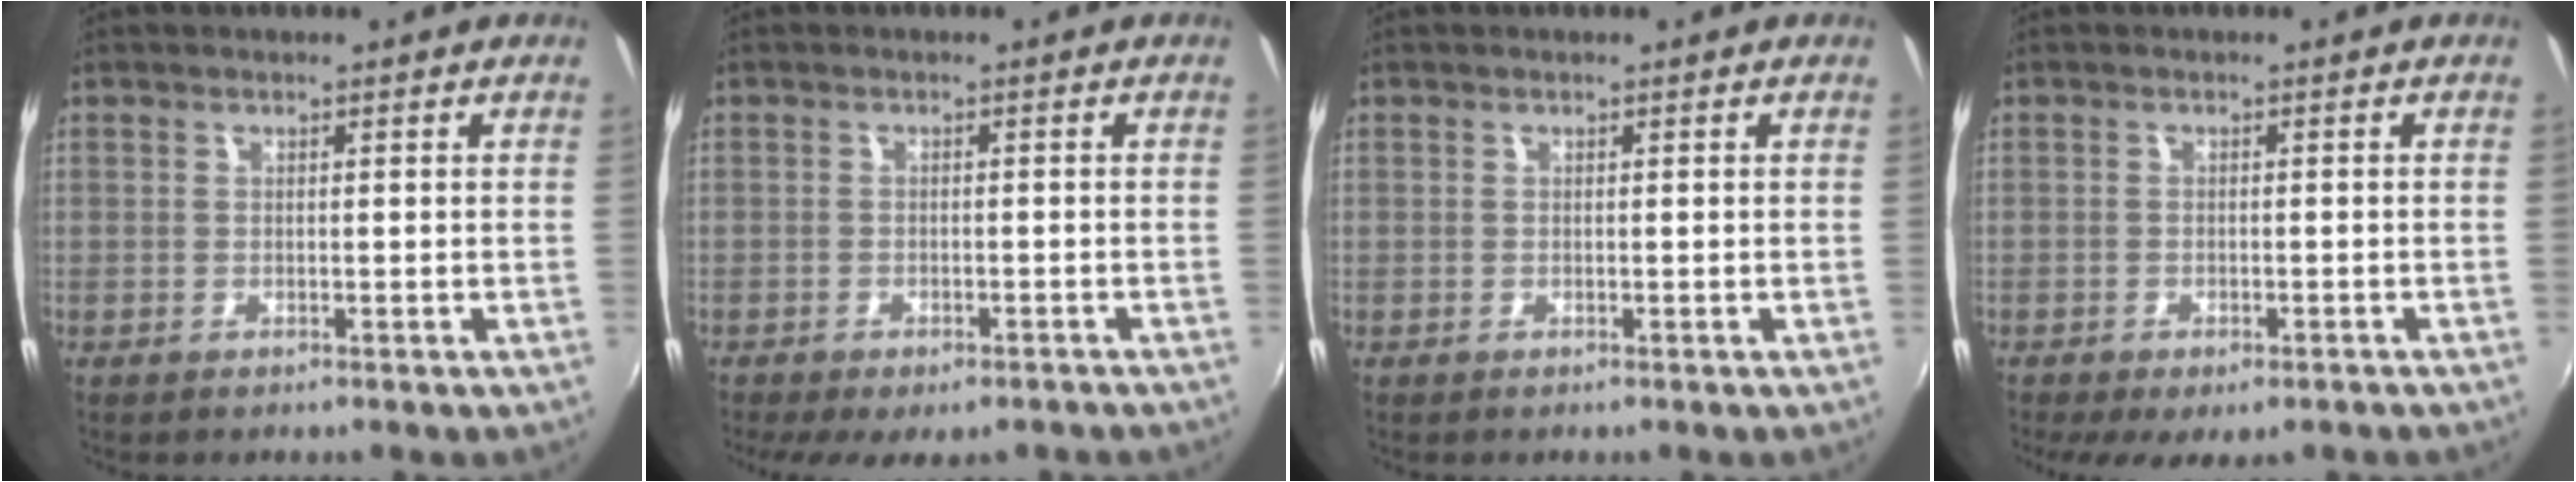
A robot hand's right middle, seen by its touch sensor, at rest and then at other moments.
{"total": 8.3, "force": [-6.3, 3.2, 4.4], "torque": [-0.100, -0.028, -0.087]}
{"total": 0.0}
{"total": 6.6, "force": [-4.6, 2.7, 3.9], "torque": [-0.090, -0.028, -0.069]}